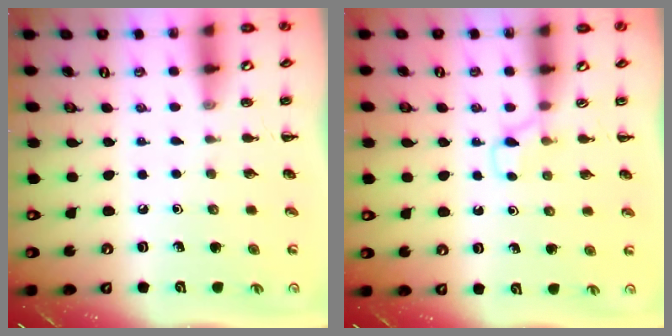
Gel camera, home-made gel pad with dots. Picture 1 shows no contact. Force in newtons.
{"total": 2.8, "press": 2.5, "slide": 1.1}